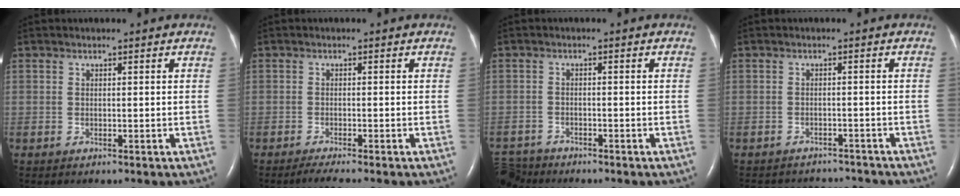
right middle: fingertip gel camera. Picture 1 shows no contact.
{"total": 2.8, "force": [-2.3, -0.4, 1.5], "torque": [-0.030, -0.006, -0.038]}
{"total": 4.9, "force": [-4.7, 1.5, 0.2], "torque": [-0.005, -0.012, -0.089]}
{"total": 9.3, "force": [-8.8, 2.7, 1.1], "torque": [-0.027, 0.014, -0.107]}